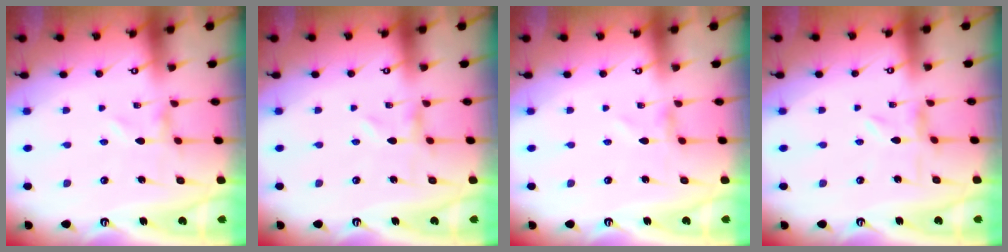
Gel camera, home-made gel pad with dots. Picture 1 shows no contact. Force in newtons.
{"total": 0.6, "press": 0.5, "slide": 0.1}
{"total": 0.0}
{"total": 1.6, "press": 1.6, "slide": 0.2}